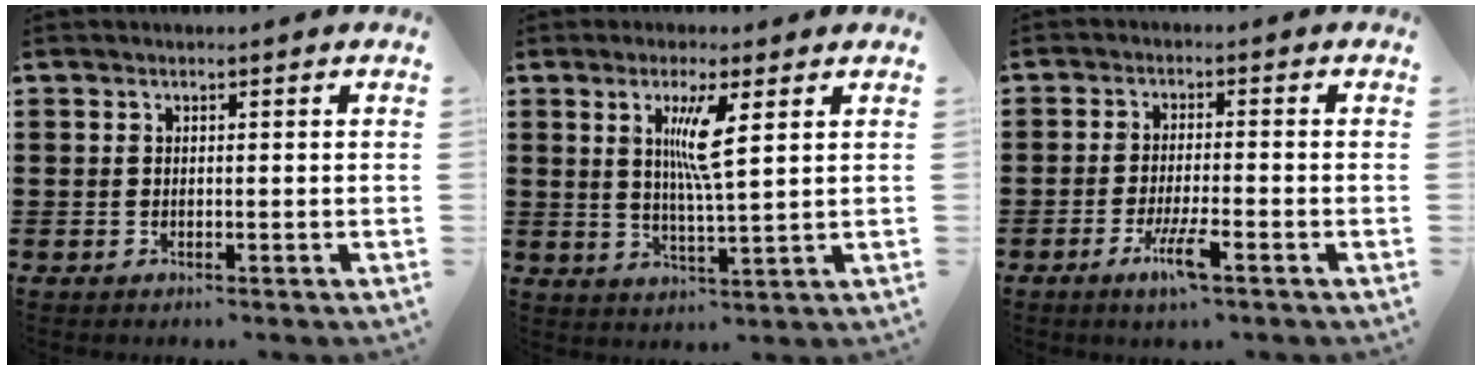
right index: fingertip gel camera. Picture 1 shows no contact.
{"total": 6.3, "force": [2.3, 0.6, 5.8], "torque": [-0.113, -0.004, 0.033]}
{"total": 5.2, "force": [-2.8, 0.6, 4.4], "torque": [-0.097, -0.017, -0.054]}